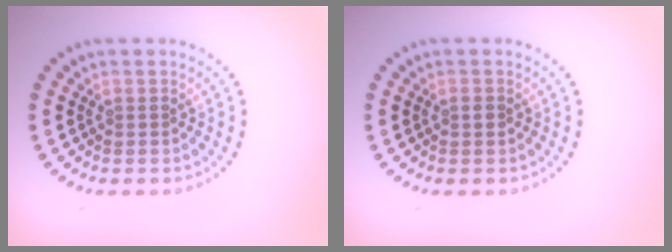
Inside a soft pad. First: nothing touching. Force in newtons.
{"total": 0.8, "press": 0.8, "slide": 0.1}